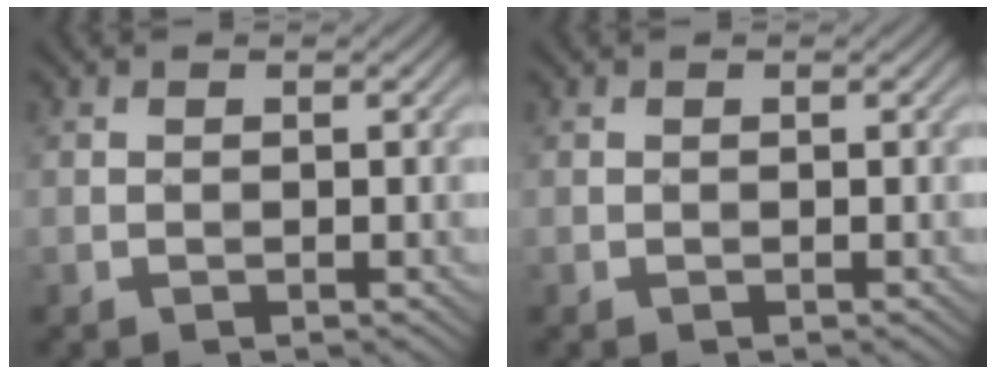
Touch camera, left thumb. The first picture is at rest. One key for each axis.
{"total": 0.0}